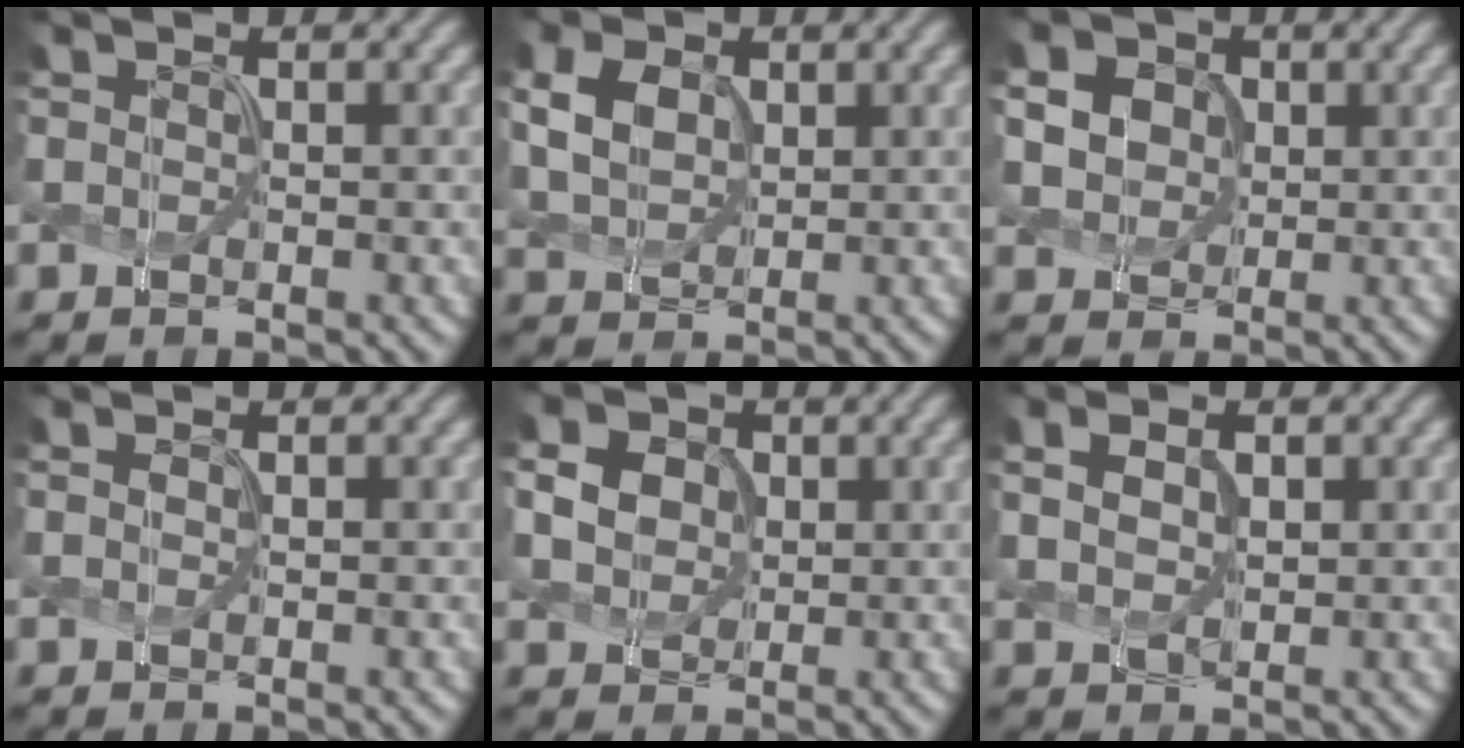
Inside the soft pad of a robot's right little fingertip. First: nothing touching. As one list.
[{"total": 3.3, "force": [0.5, 2.5, 2.1], "torque": [-0.061, 0.006, 0.014]}, {"total": 7.0, "force": [2.6, 5.7, 3.2], "torque": [-0.096, 0.027, 0.038]}, {"total": 0.0}, {"total": 5.7, "force": [1.9, 4.6, 2.7], "torque": [-0.087, 0.024, 0.028]}, {"total": 2.4, "force": [0.4, 1.6, 1.7], "torque": [-0.045, 0.004, 0.015]}]